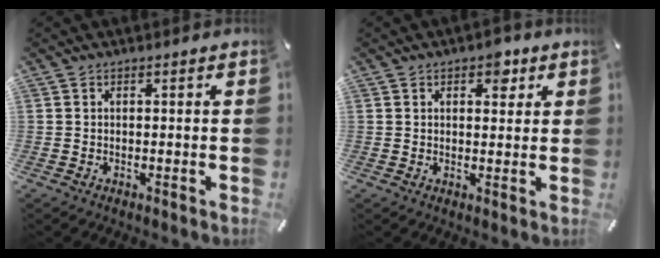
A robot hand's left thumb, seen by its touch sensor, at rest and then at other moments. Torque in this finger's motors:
{"motor_torque": [0.09, -0.23, 0.00, 0.16, 0.00]}